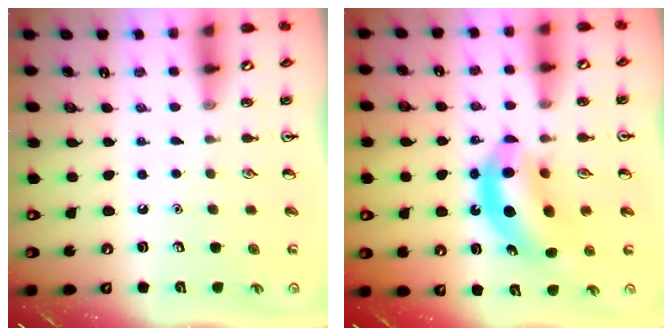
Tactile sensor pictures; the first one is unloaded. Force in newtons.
{"total": 11.0, "press": 10.5, "slide": 3.4}